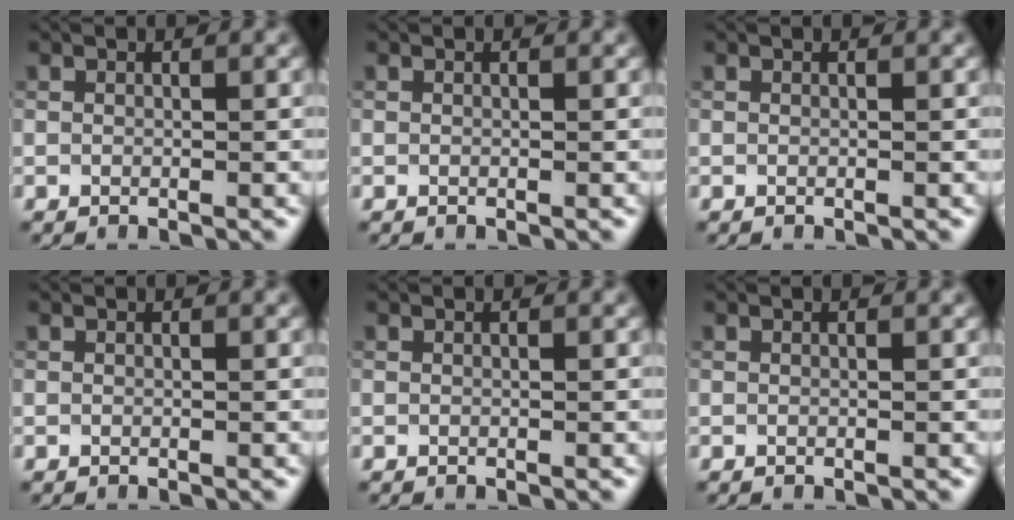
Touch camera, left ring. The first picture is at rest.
{"total": 0.0}
{"total": 0.0}
{"total": 0.0}
{"total": 0.0}
{"total": 0.0}